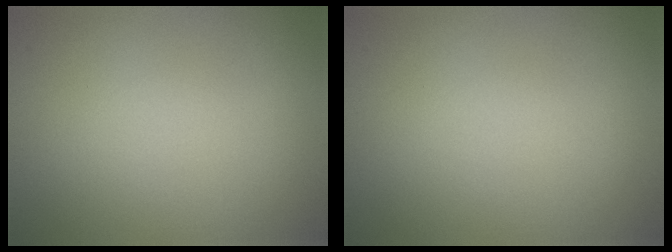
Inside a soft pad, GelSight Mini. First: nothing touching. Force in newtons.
{"total": 0.0}